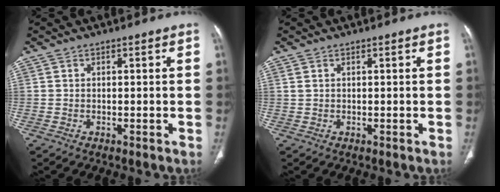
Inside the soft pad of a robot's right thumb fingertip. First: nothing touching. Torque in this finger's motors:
{"motor_torque": [-0.34, -0.39, -0.16, 0.18, 0.05]}